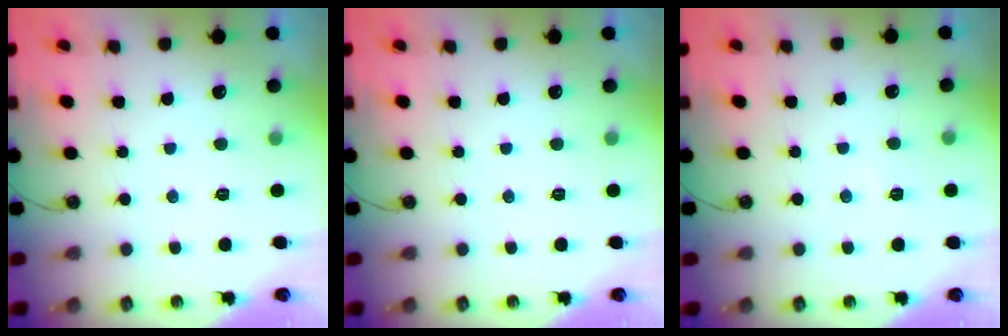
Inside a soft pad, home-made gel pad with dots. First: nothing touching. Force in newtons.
{"total": 0.0}
{"total": 3.8, "press": 3.7, "slide": 0.6}